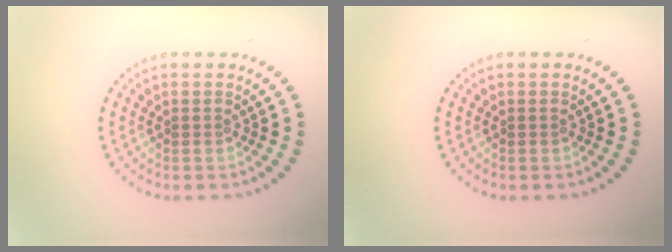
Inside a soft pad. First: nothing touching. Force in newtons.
{"total": 0.0}